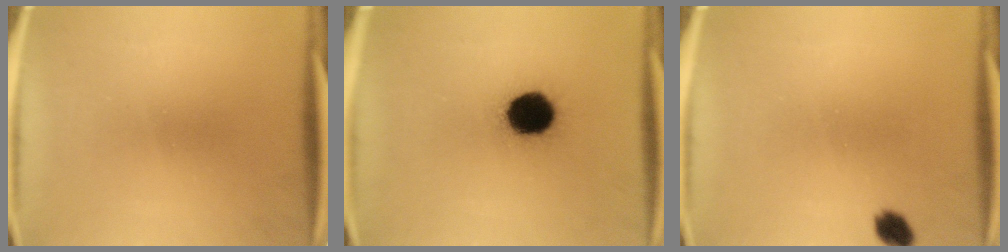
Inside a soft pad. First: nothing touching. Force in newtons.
{"total": 13.9}
{"total": 2.9}